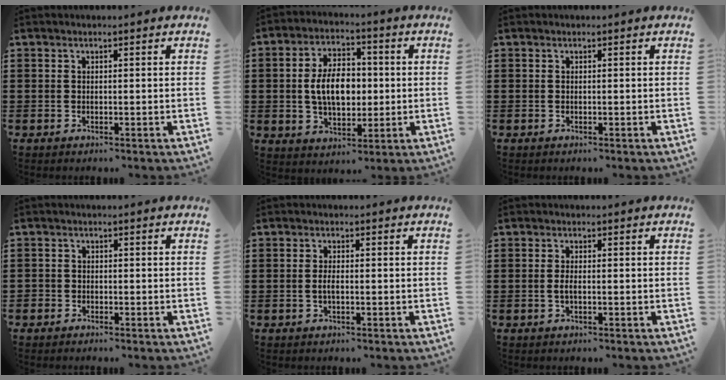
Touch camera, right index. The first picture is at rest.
{"total": 8.4, "force": [0.0, 5.2, 6.6], "torque": [-0.125, 0.007, -0.006]}
{"total": 0.0}
{"total": 1.1, "force": [-1.0, 0.5, 0.0], "torque": [-0.002, 0.004, -0.023]}
{"total": 1.7, "force": [-0.3, 0.5, 1.6], "torque": [-0.039, -0.003, -0.008]}
{"total": 1.6, "force": [-0.3, 0.5, 1.5], "torque": [-0.036, -0.002, -0.009]}